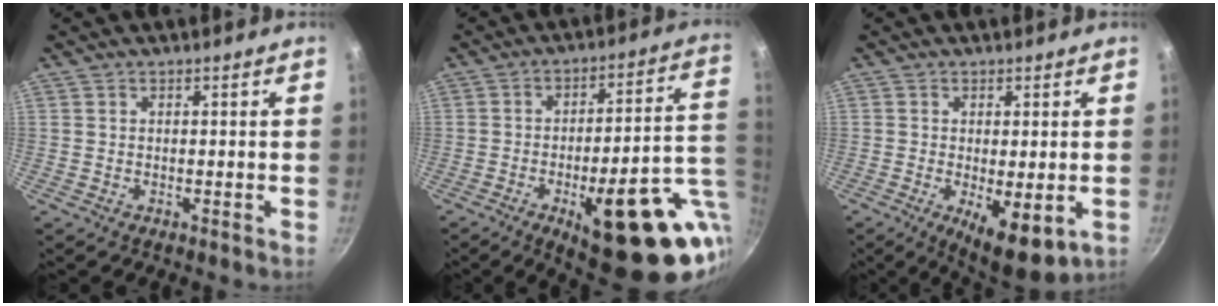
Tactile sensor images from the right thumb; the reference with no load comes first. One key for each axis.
{"total": 25.9, "fx": -7.7, "fy": 9.0, "fz": 23.1, "tx": -0.262, "ty": 0.013, "tz": -0.093}
{"total": 8.8, "fx": -2.0, "fy": 3.1, "fz": 8.0, "tx": -0.111, "ty": -0.011, "tz": -0.016}